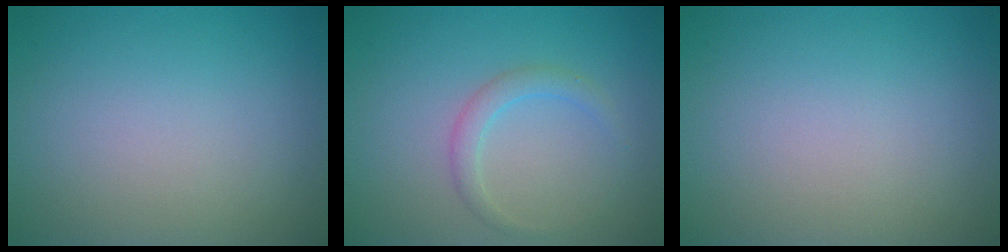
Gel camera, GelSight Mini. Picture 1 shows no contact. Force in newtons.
{"total": 1.7, "press": 1.7, "slide": 0.1}
{"total": 0.0}